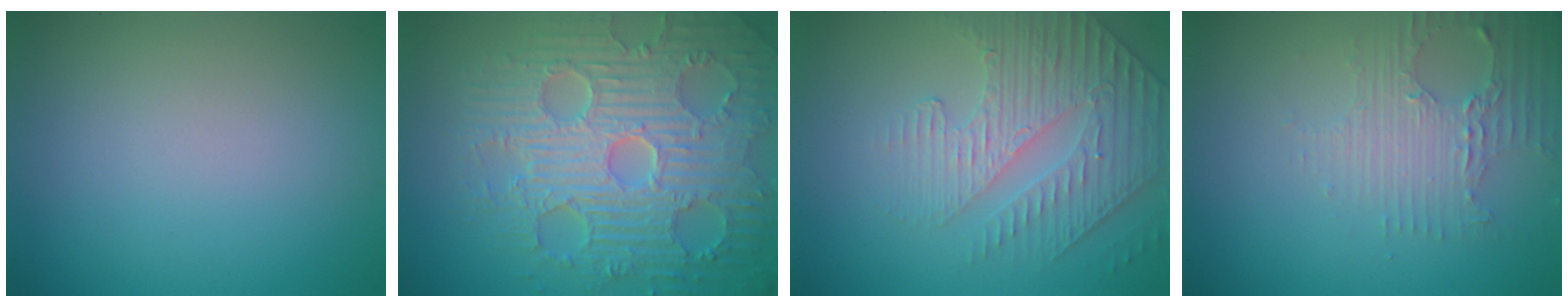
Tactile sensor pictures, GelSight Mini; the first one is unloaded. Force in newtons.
{"total": 9.2, "press": 6.8, "slide": 6.2}
{"total": 4.2, "press": 3.5, "slide": 2.4}
{"total": 3.5, "press": 2.6, "slide": 2.3}